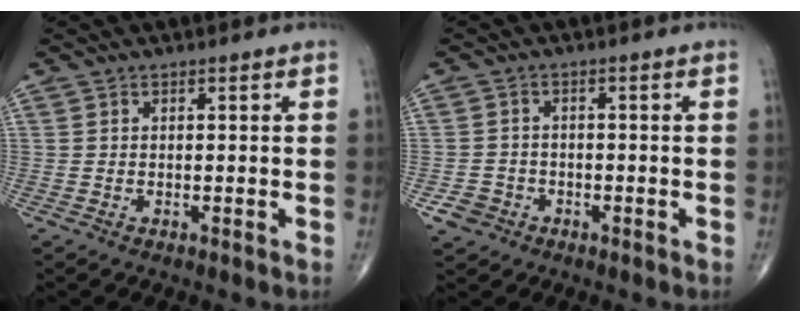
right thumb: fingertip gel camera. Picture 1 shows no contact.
{"total": 3.5, "force": [-1.7, 3.0, 0.6], "torque": [0.001, 0.012, -0.030]}